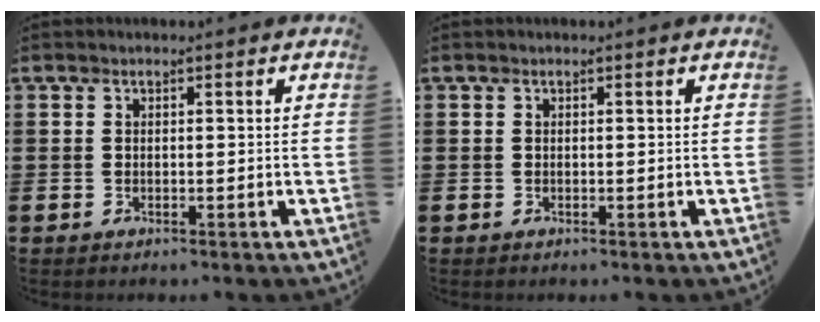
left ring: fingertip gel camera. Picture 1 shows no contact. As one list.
[{"total": 0.0}]